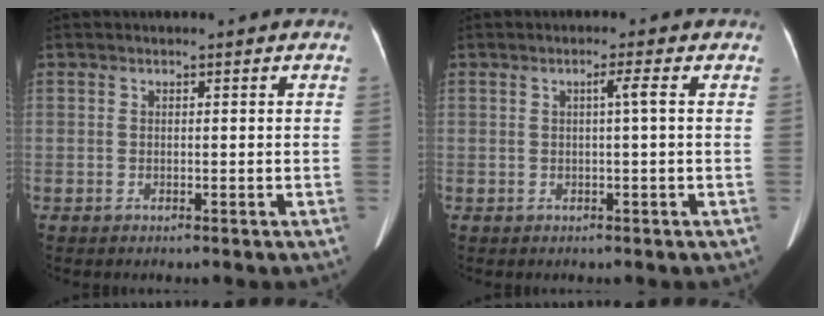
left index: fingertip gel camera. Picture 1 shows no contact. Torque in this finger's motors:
{"motor_torque": [0.18, -0.27, 0.02, 0.00]}